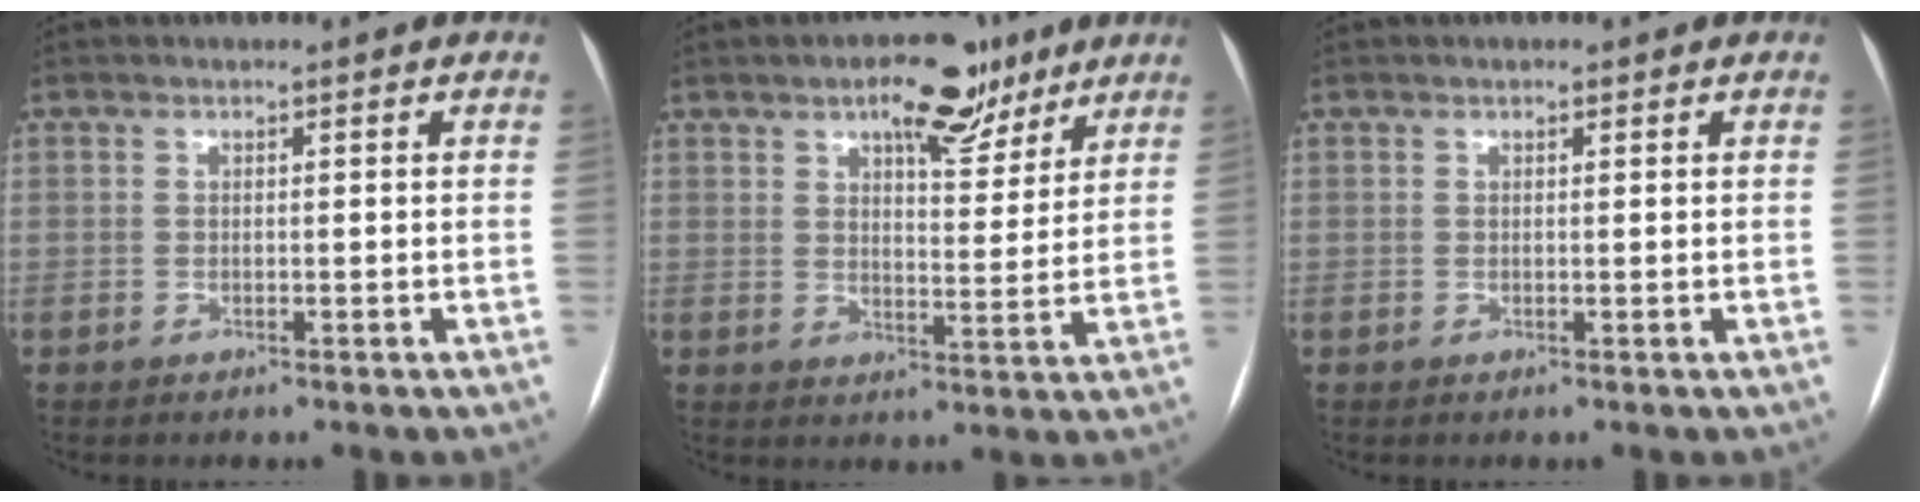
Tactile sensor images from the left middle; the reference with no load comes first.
{"total": 8.9, "force": [6.0, 3.6, 5.4], "torque": [-0.072, 0.011, 0.088]}
{"total": 0.6, "force": [0.4, 0.3, 0.4], "torque": [-0.009, 0.001, 0.005]}